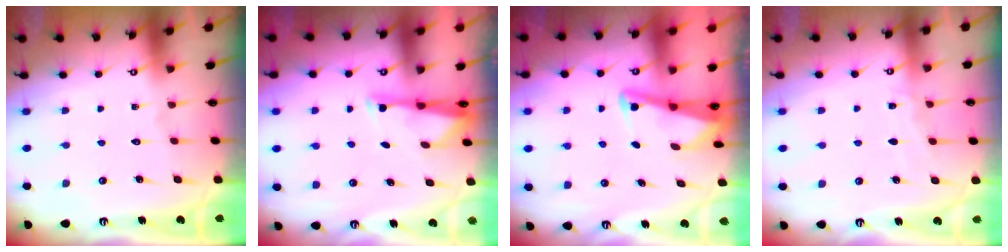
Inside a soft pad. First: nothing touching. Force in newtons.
{"total": 2.9, "press": 2.9, "slide": 0.6}
{"total": 2.9, "press": 2.8, "slide": 0.4}
{"total": 4.0, "press": 4.0, "slide": 0.5}